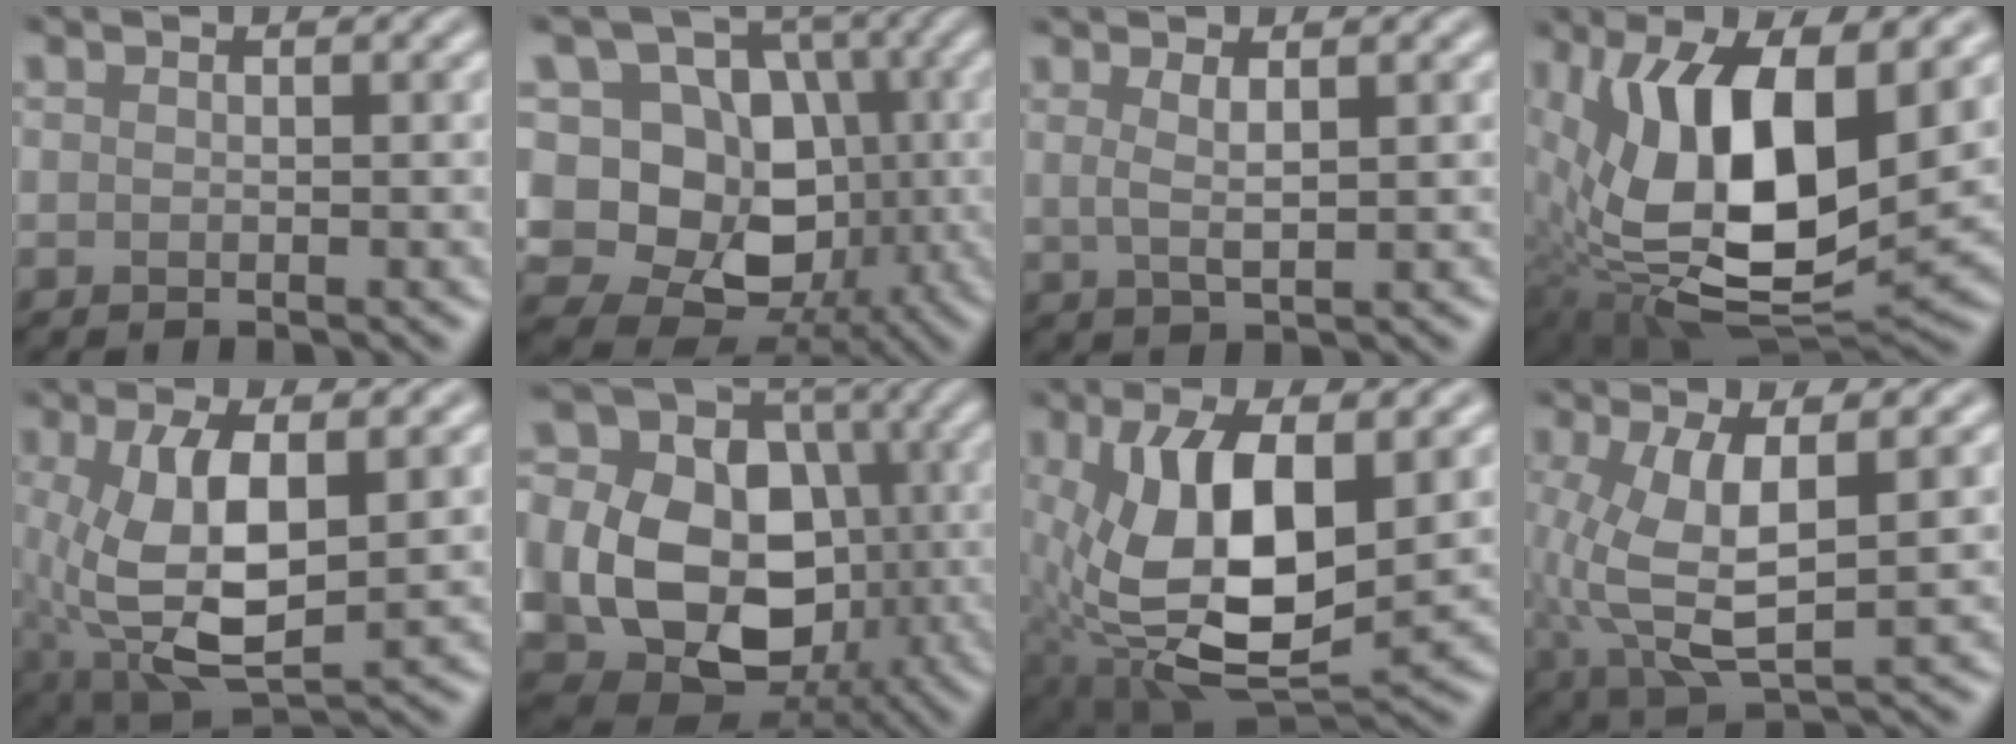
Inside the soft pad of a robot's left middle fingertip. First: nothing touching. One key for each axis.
{"total": 12.4, "fx": 0.4, "fy": 10.2, "fz": 7.0, "tx": -0.128, "ty": 0.008, "tz": 0.001}
{"total": 1.8, "fx": 0.7, "fy": 0.2, "fz": 1.6, "tx": -0.038, "ty": -0.001, "tz": 0.020}
{"total": 13.5, "fx": 2.9, "fy": 5.8, "fz": 11.8, "tx": -0.207, "ty": -0.004, "tz": 0.053}
{"total": 8.4, "fx": 0.7, "fy": 3.3, "fz": 7.7, "tx": -0.159, "ty": -0.005, "tz": 0.020}
{"total": 19.4, "fx": -1.7, "fy": 16.0, "fz": 10.8, "tx": -0.211, "ty": -0.024, "tz": -0.041}
{"total": 10.9, "fx": 1.1, "fy": 4.9, "fz": 9.7, "tx": -0.179, "ty": -0.003, "tz": 0.027}
{"total": 7.2, "fx": 1.0, "fy": 2.5, "fz": 6.6, "tx": -0.148, "ty": -0.004, "tz": 0.025}